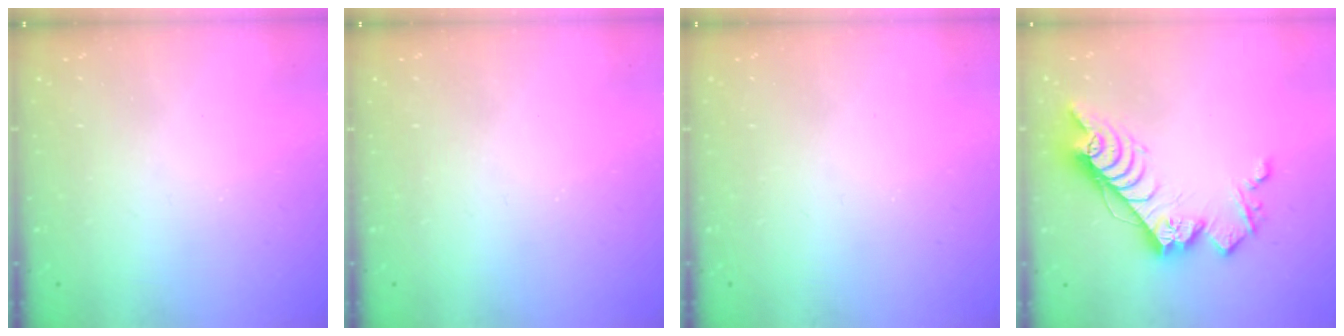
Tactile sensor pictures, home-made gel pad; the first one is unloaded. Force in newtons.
{"total": 0.0}
{"total": 0.0}
{"total": 14.6, "press": 14.5, "slide": 1.0}